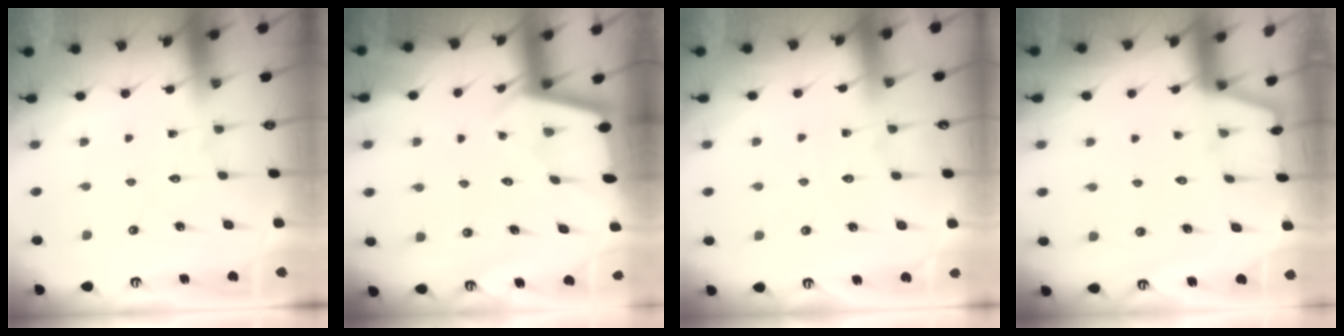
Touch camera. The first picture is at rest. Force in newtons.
{"total": 2.1, "press": 2.1, "slide": 0.1}
{"total": 2.9, "press": 2.8, "slide": 0.5}
{"total": 0.8, "press": 0.7, "slide": 0.2}